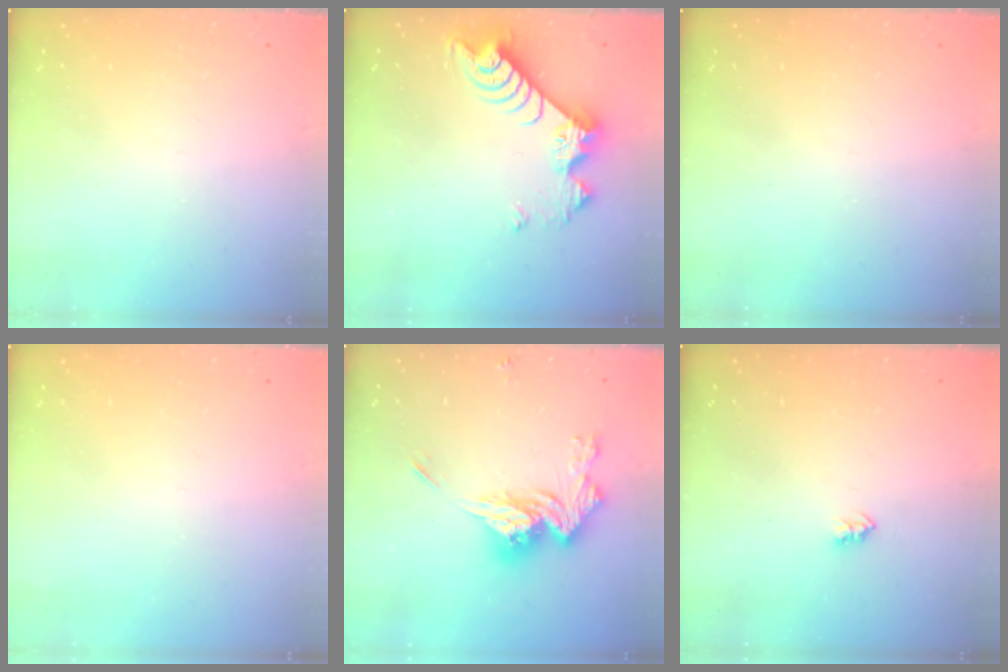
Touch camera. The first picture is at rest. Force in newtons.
{"total": 9.5, "press": 9.5, "slide": 0.7}
{"total": 0.0}
{"total": 0.0}
{"total": 15.3, "press": 15.2, "slide": 0.3}
{"total": 2.1, "press": 2.1, "slide": 0.4}